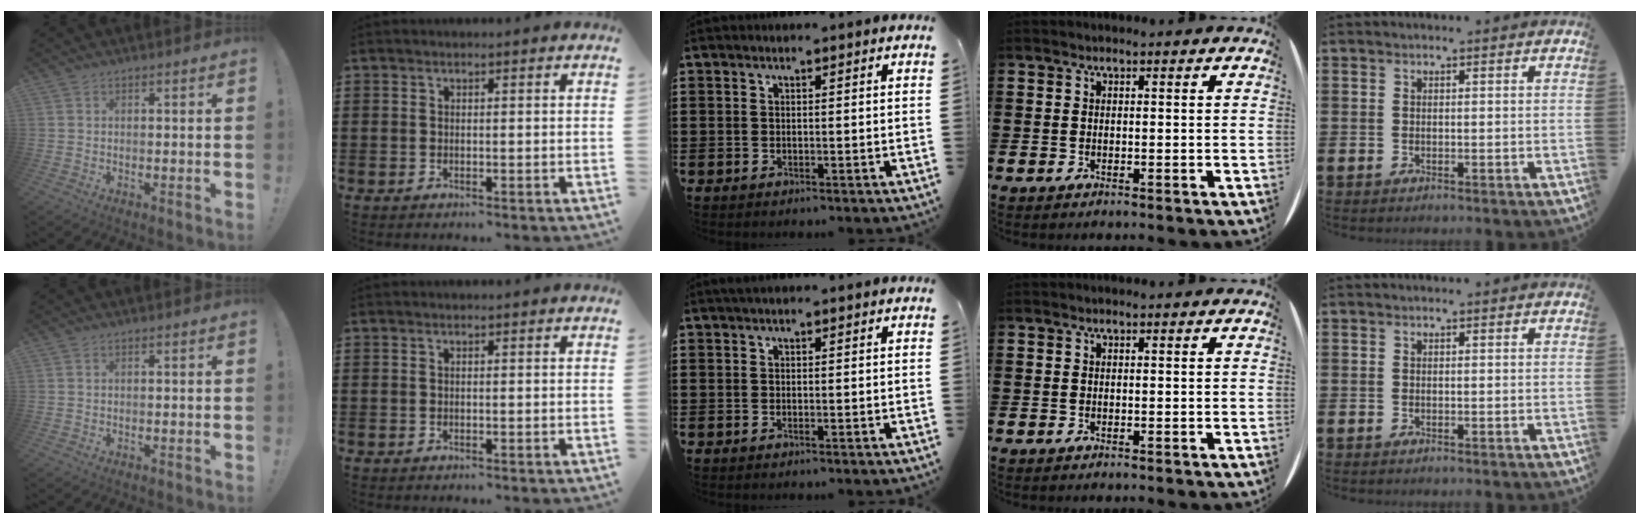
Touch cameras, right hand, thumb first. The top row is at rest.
{"middle": {"total": 0.8, "force": [0.2, -0.1, 0.8], "torque": [-0.014, 0.001, 0.002]}}